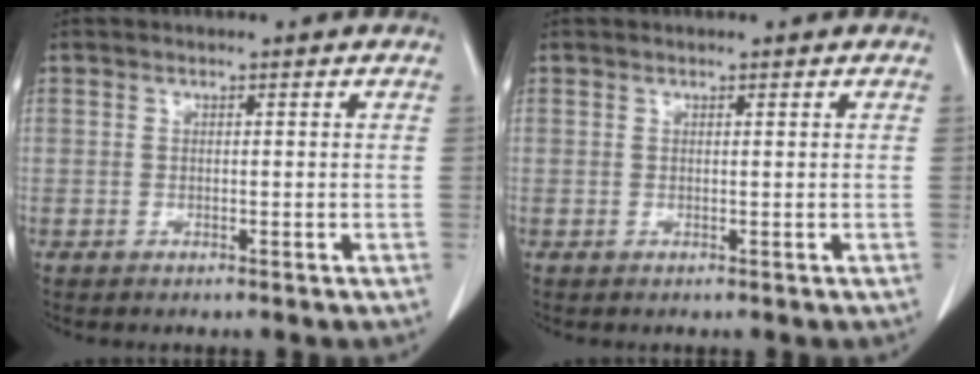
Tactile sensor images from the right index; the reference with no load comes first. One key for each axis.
{"total": 0.0}